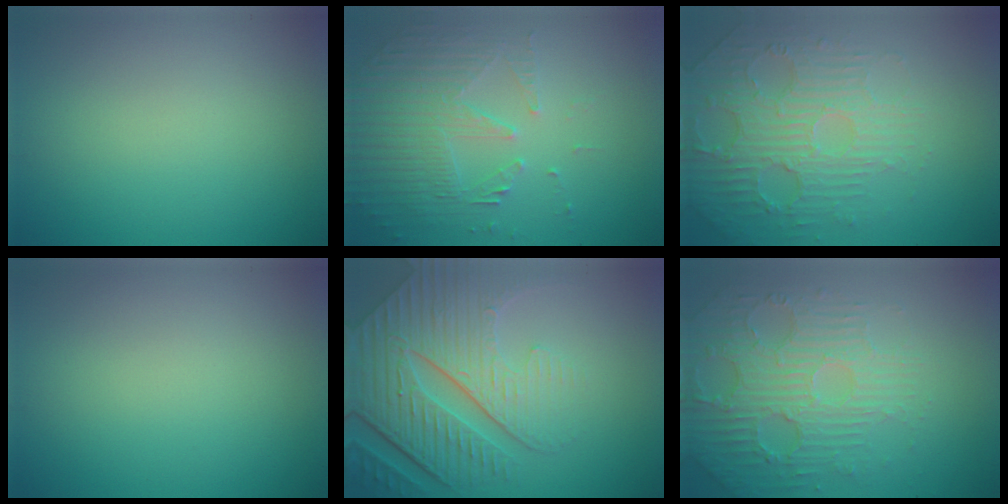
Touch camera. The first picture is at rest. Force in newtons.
{"total": 5.3, "press": 3.7, "slide": 3.8}
{"total": 5.3, "press": 3.8, "slide": 3.6}
{"total": 0.0}
{"total": 8.6, "press": 6.4, "slide": 5.7}
{"total": 5.5, "press": 3.8, "slide": 4.0}